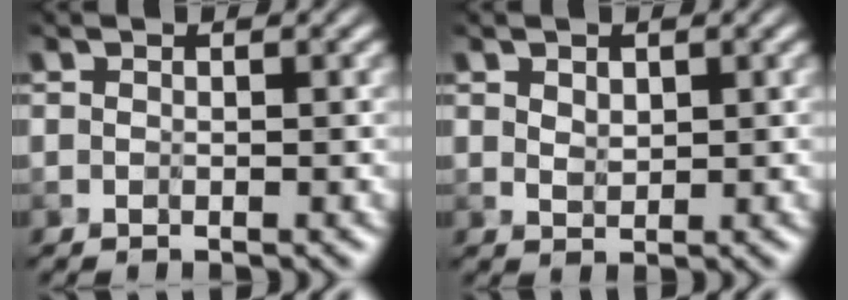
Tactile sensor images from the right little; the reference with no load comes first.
{"total": 2.0, "force": [1.6, 0.9, 0.8], "torque": [-0.020, 0.001, 0.034]}